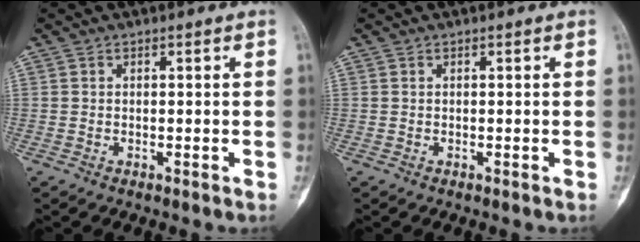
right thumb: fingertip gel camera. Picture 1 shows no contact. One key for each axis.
{"total": 0.0}